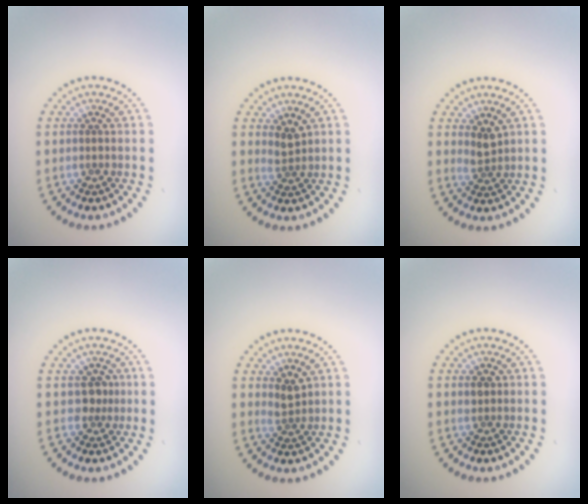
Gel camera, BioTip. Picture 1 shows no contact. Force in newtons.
{"total": 1.5, "press": 1.0, "slide": 1.1}
{"total": 1.8, "press": 1.3, "slide": 1.2}
{"total": 1.6, "press": 1.1, "slide": 1.1}
{"total": 1.5, "press": 1.1, "slide": 1.0}
{"total": 1.0, "press": 0.9, "slide": 0.4}